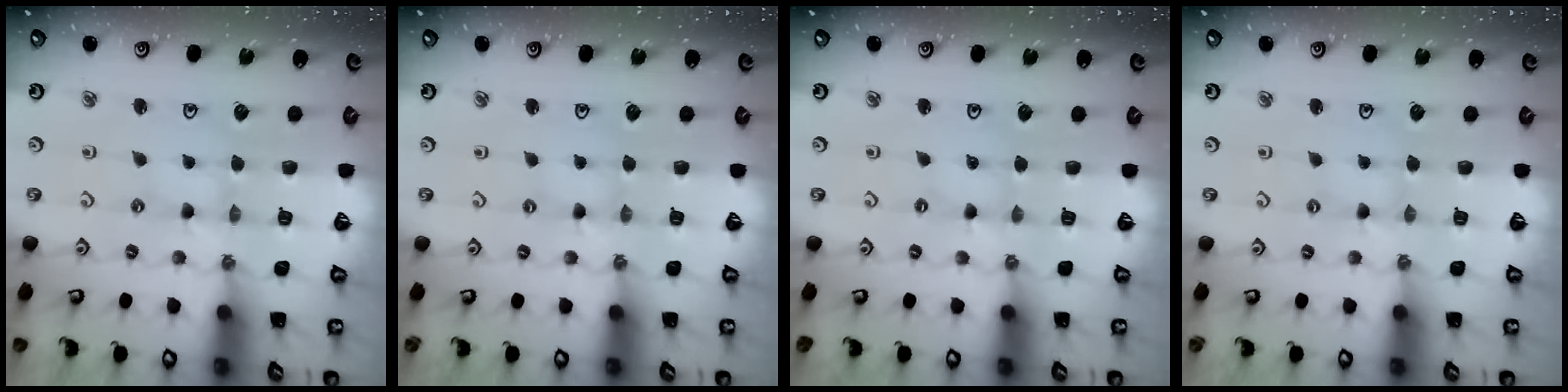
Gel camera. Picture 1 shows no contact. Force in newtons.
{"total": 0.0}
{"total": 0.0}
{"total": 0.0}